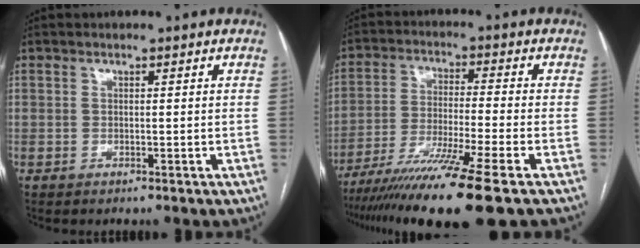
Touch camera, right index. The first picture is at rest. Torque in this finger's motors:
{"motor_torque": [1.49, -0.65, 1.05, 0.21]}